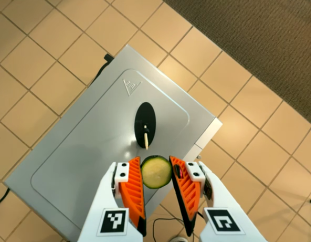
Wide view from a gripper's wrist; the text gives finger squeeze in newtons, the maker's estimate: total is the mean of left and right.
{"total": 8.7, "left": 8.8, "right": 8.7}